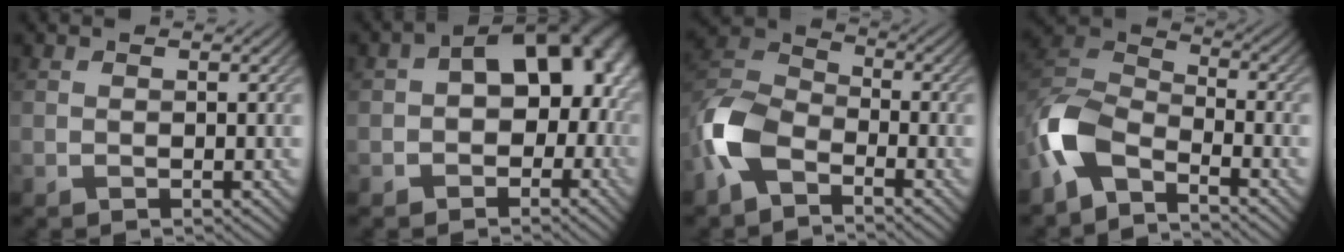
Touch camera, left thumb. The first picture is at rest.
{"total": 12.3, "force": [0.1, 8.7, 8.7], "torque": [-0.074, 0.006, -0.011]}
{"total": 9.3, "force": [-5.1, 5.0, 6.0], "torque": [-0.145, 0.000, -0.121]}
{"total": 9.3, "force": [-5.9, 4.0, 6.0], "torque": [-0.135, 0.001, -0.140]}